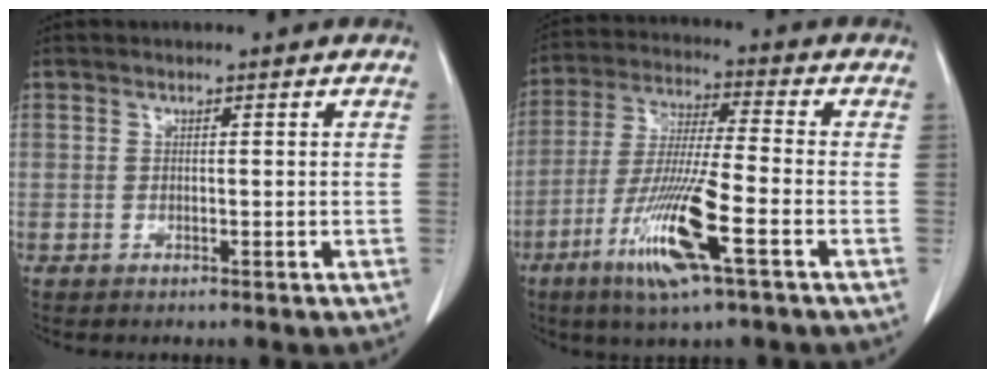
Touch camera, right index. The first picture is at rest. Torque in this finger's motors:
{"motor_torque": [0.60, -0.19, 0.42, 0.14]}